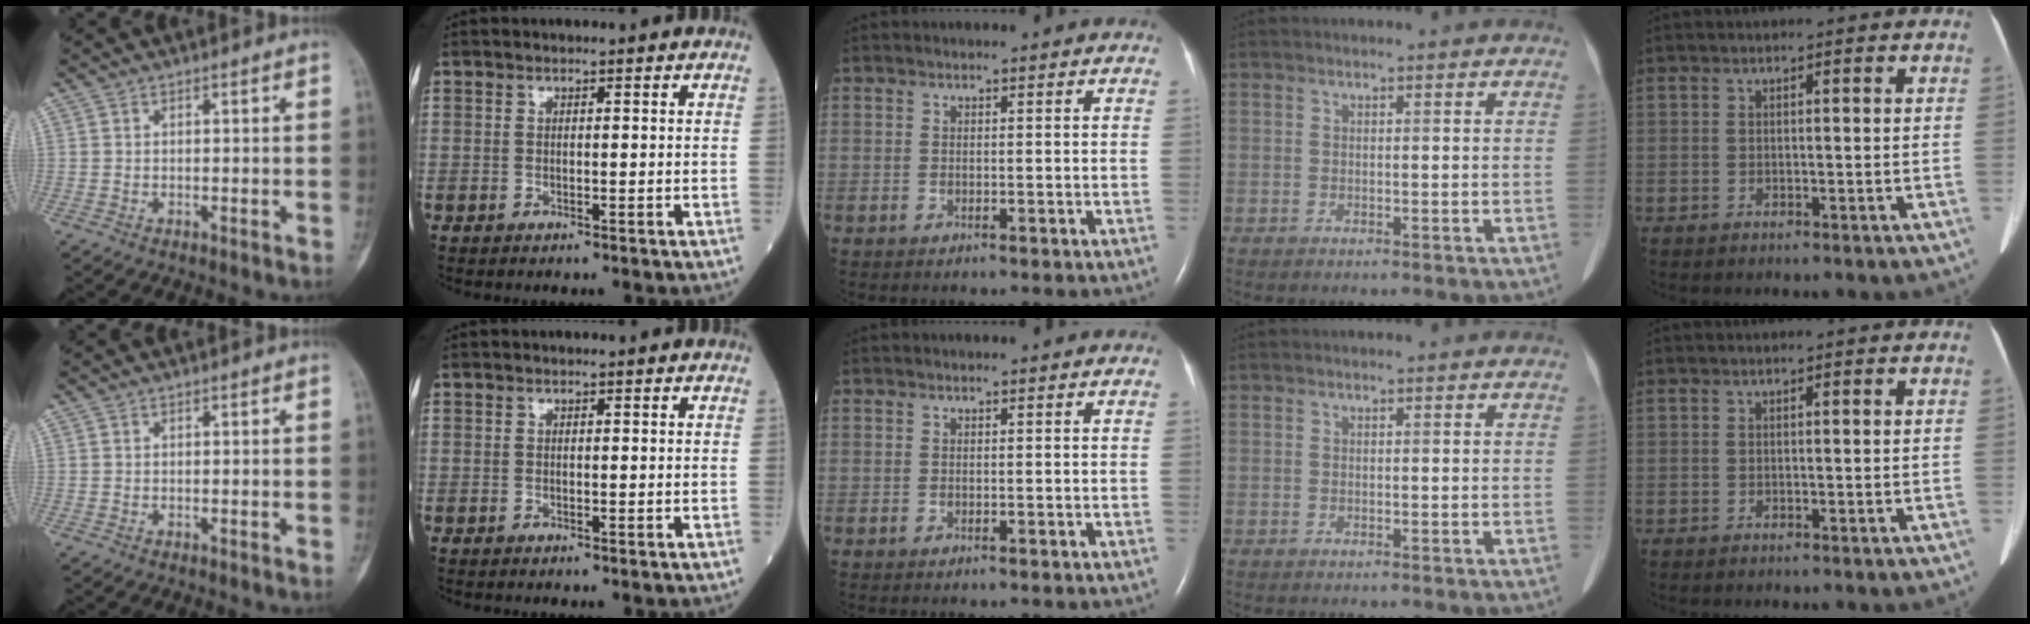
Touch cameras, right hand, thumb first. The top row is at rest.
{}